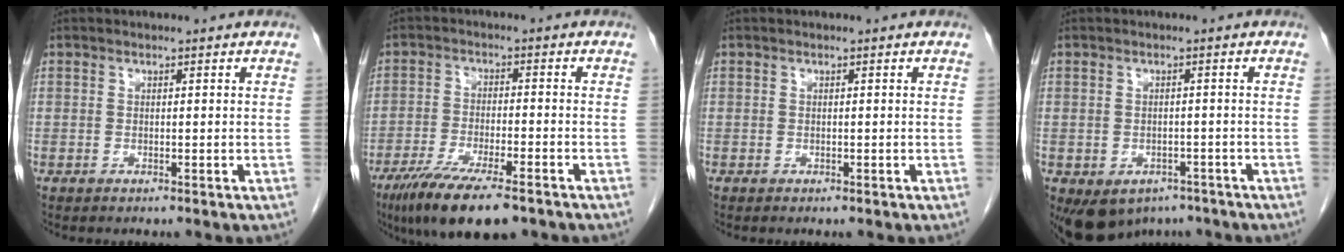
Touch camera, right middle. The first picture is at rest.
{"total": 12.1, "force": [-8.5, 2.4, 8.3], "torque": [-0.139, -0.026, -0.137]}
{"total": 0.0}
{"total": 7.8, "force": [-4.9, 5.5, 2.7], "torque": [-0.043, 0.008, -0.061]}